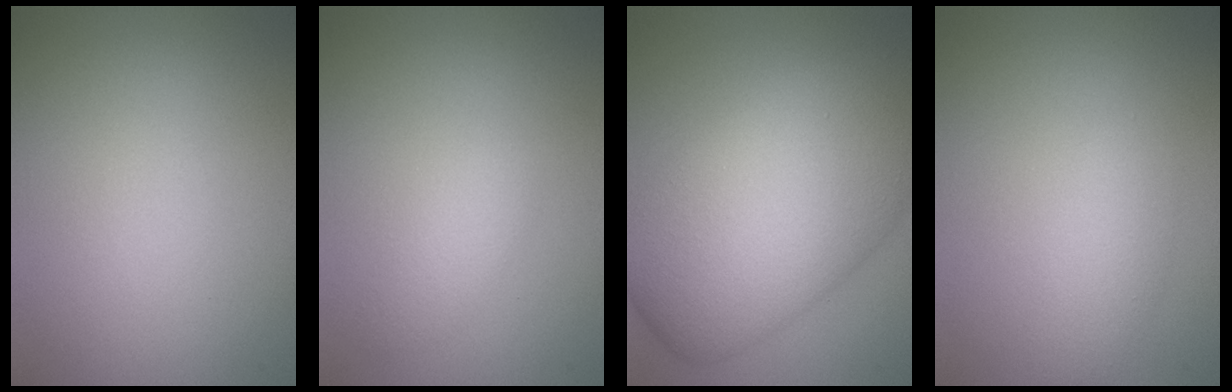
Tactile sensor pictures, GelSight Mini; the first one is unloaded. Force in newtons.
{"total": 1.4, "press": 1.4, "slide": 0.1}
{"total": 11.8, "press": 11.8, "slide": 0.2}
{"total": 2.0, "press": 2.0, "slide": 0.1}